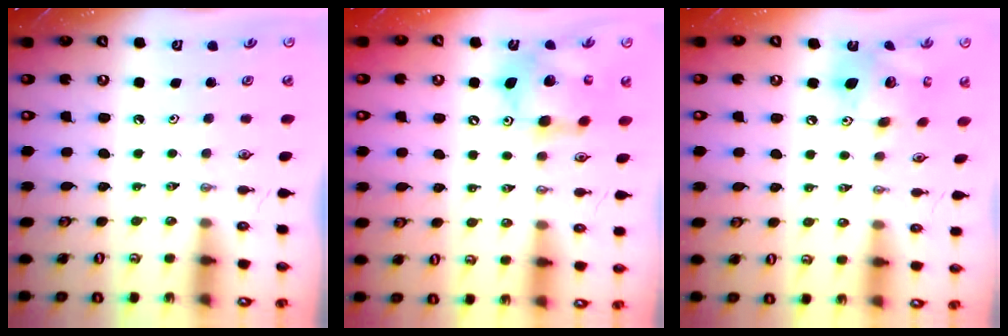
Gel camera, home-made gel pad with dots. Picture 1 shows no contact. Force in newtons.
{"total": 12.9, "press": 12.9, "slide": 1.1}
{"total": 15.3, "press": 15.2, "slide": 1.6}